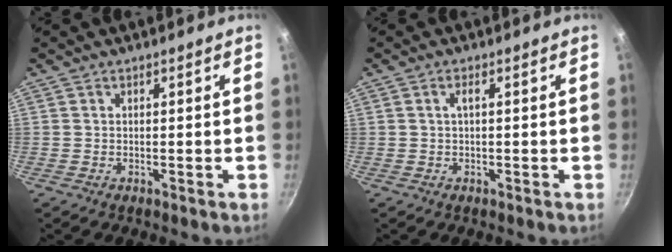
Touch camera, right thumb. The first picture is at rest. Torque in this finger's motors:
{"motor_torque": [-0.09, -0.21, 0.52, 0.26, -0.01]}